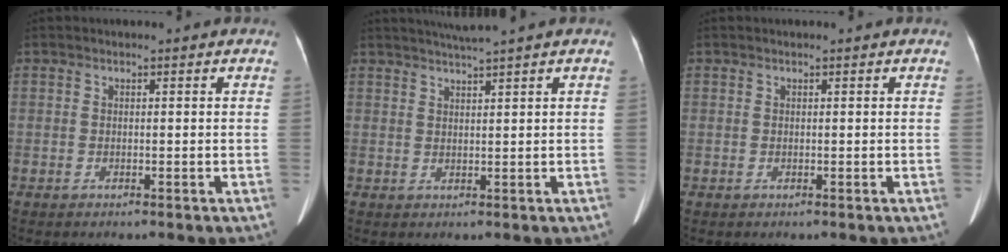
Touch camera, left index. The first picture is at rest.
{"total": 3.4, "force": [2.8, -1.2, 1.4], "torque": [-0.023, 0.006, 0.054]}
{"total": 0.0}